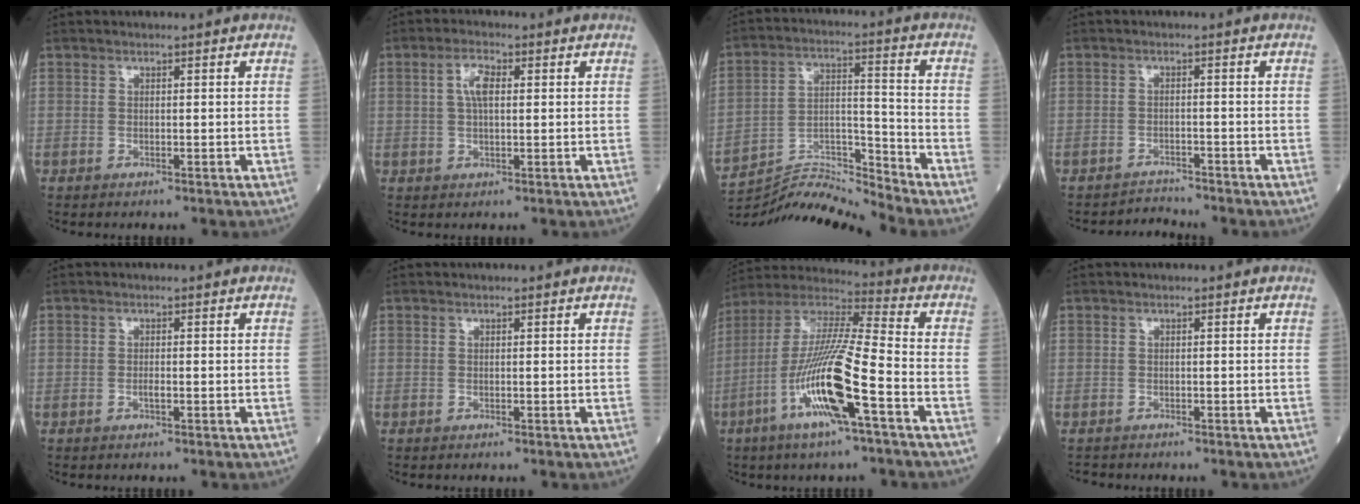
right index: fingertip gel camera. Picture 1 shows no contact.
{"total": 3.8, "force": [0.9, 1.3, 3.5], "torque": [-0.072, 0.011, 0.018]}
{"total": 11.0, "force": [-10.7, -2.8, 0.2], "torque": [-0.005, 0.036, -0.195]}
{"total": 2.4, "force": [-2.0, -0.3, -1.2], "torque": [0.027, -0.010, -0.032]}
{"total": 1.0, "force": [-0.4, 0.1, 0.9], "torque": [-0.020, 0.000, -0.008]}
{"total": 0.0}
{"total": 16.9, "force": [-6.3, 0.8, 15.7], "torque": [-0.322, -0.010, -0.123]}
{"total": 0.9, "force": [-0.8, 0.4, -0.4], "torque": [-0.006, -0.004, -0.014]}